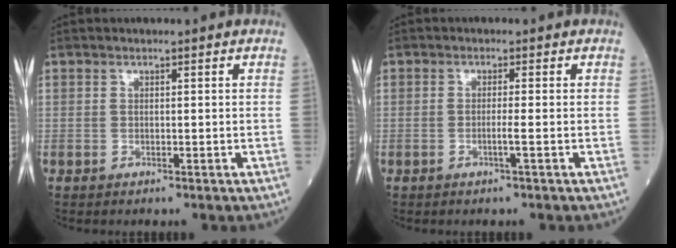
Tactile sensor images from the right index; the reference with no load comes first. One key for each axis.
{"total": 1.4, "fx": -0.5, "fy": -0.5, "fz": 1.2, "tx": -0.021, "ty": 0.000, "tz": -0.013}